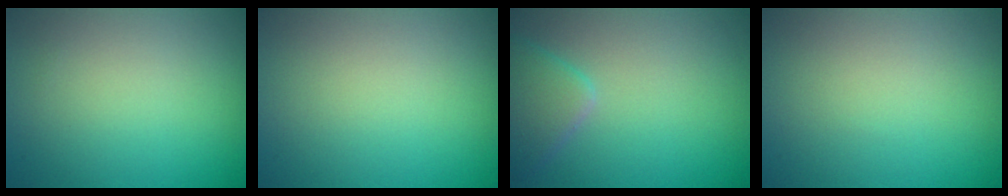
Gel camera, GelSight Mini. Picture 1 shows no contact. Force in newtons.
{"total": 0.0}
{"total": 2.5, "press": 2.5, "slide": 0.2}
{"total": 0.0}